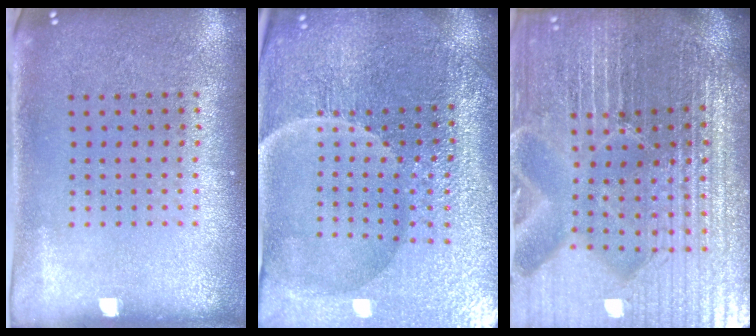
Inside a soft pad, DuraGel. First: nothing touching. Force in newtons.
{"total": 4.9, "press": 4.7, "slide": 1.3}
{"total": 7.2, "press": 6.3, "slide": 3.5}